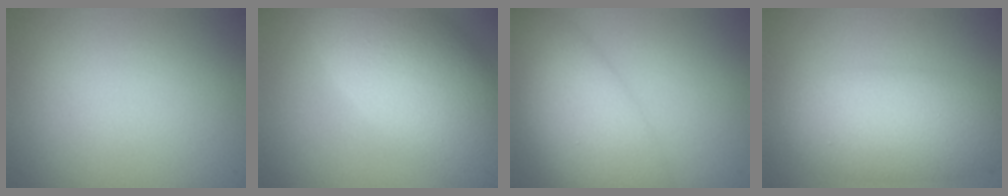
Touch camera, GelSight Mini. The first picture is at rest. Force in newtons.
{"total": 10.8, "press": 10.8, "slide": 0.6}
{"total": 8.2, "press": 8.2, "slide": 0.3}
{"total": 6.6, "press": 6.6, "slide": 0.2}